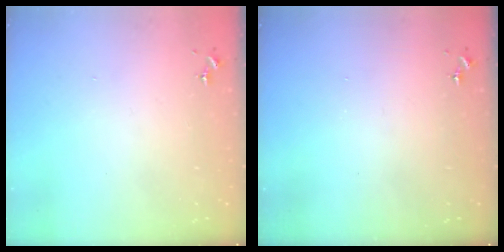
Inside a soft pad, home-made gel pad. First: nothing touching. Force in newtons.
{"total": 0.0}